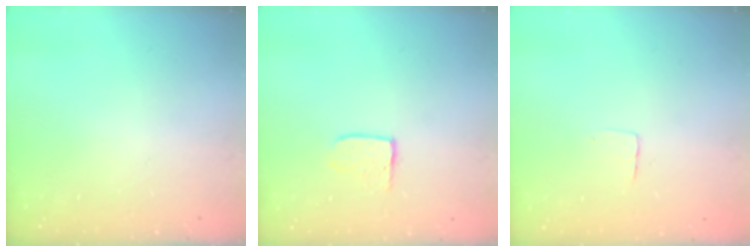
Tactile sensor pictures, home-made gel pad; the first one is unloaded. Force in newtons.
{"total": 4.0, "press": 4.0, "slide": 0.4}
{"total": 2.9, "press": 2.9, "slide": 0.2}